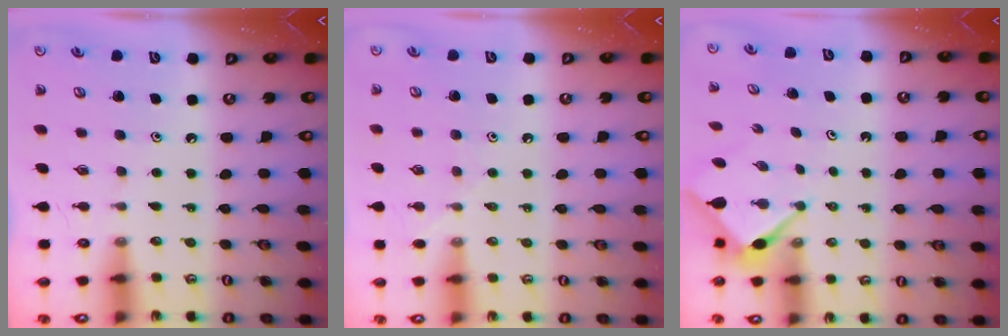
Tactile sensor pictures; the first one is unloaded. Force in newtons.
{"total": 5.7, "press": 5.6, "slide": 0.8}
{"total": 2.9, "press": 2.9, "slide": 0.3}